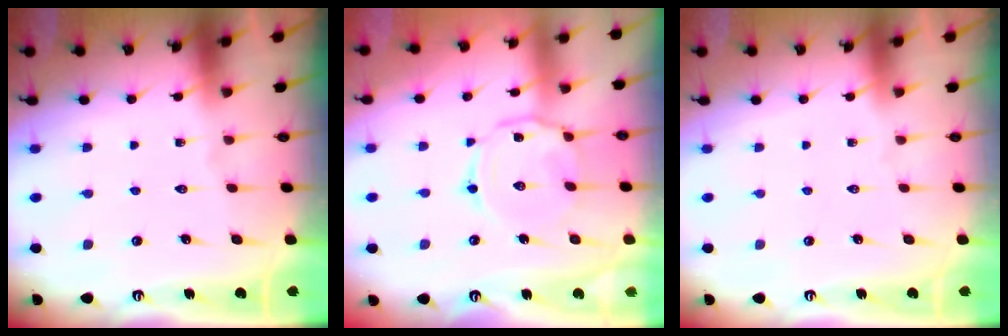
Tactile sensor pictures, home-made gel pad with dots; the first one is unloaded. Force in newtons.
{"total": 6.9, "press": 6.8, "slide": 0.6}
{"total": 0.0}